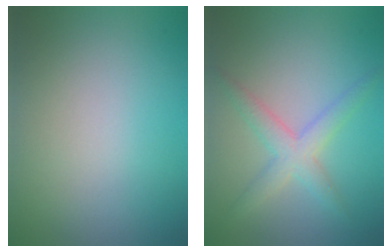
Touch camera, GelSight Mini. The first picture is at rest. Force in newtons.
{"total": 2.4, "press": 2.4, "slide": 0.1}